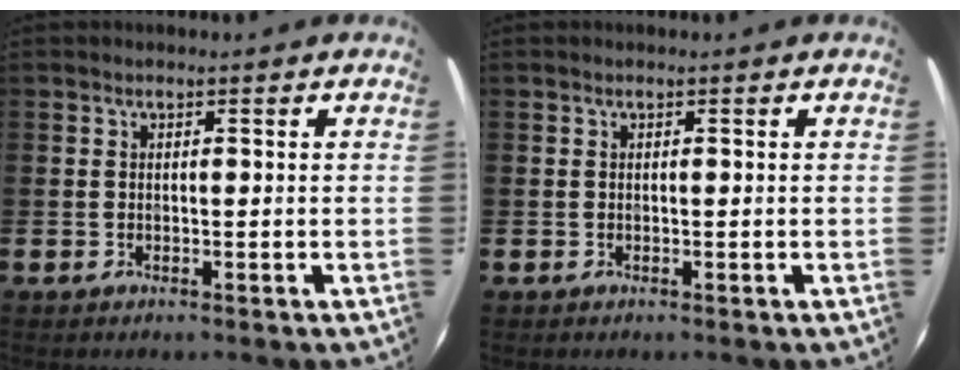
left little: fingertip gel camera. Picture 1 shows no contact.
{"total": 0.0}